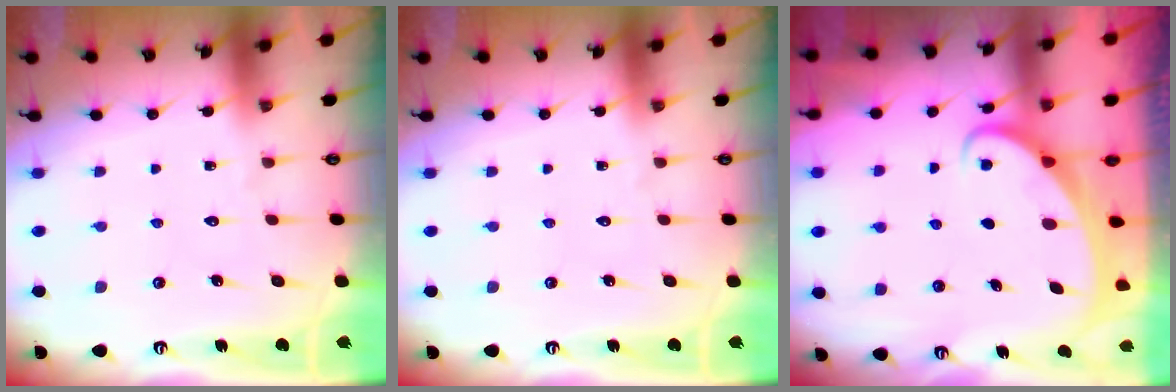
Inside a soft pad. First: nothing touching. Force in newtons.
{"total": 0.0}
{"total": 2.0, "press": 2.0, "slide": 0.0}